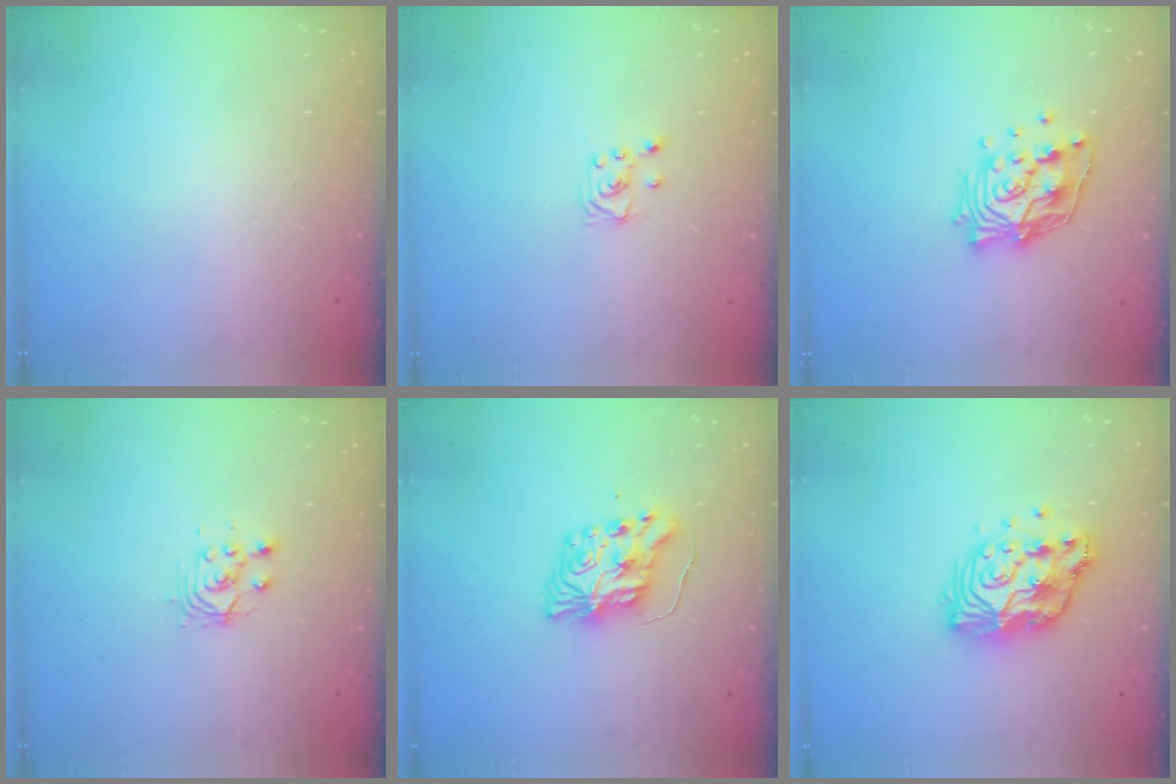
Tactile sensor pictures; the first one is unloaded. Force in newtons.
{"total": 2.0, "press": 2.0, "slide": 0.2}
{"total": 13.5, "press": 13.4, "slide": 1.0}
{"total": 3.6, "press": 3.6, "slide": 0.3}
{"total": 8.5, "press": 8.5, "slide": 0.6}
{"total": 13.5, "press": 13.4, "slide": 1.2}